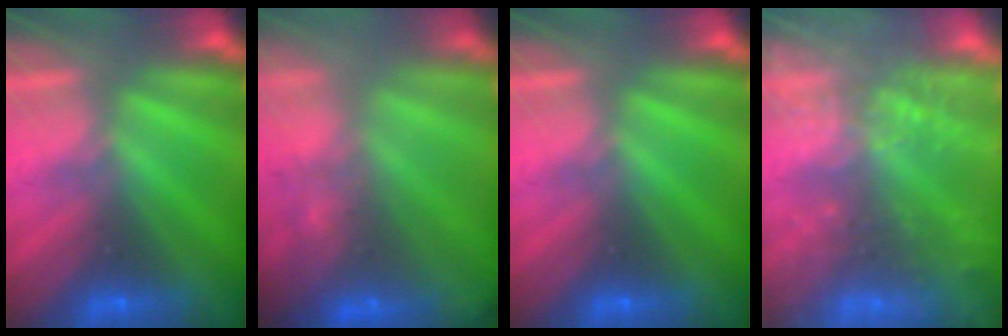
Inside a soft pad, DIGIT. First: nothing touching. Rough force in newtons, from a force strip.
{"total": 7.6}
{"total": 0.0}
{"total": 7.0}